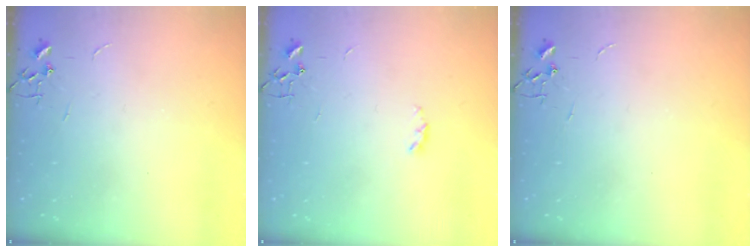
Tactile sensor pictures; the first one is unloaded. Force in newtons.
{"total": 2.9, "press": 2.9, "slide": 0.5}
{"total": 0.0}